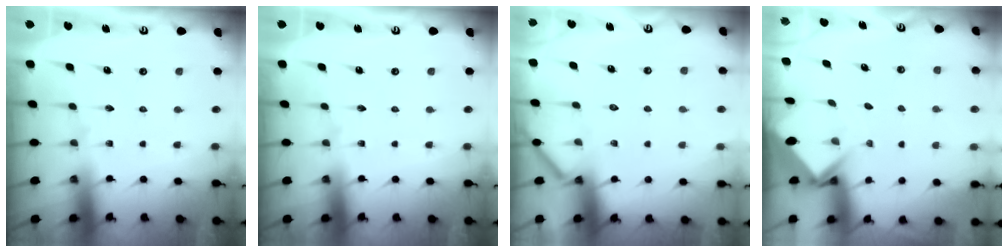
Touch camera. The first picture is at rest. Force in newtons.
{"total": 0.0}
{"total": 2.8, "press": 2.8, "slide": 0.4}
{"total": 3.6, "press": 3.6, "slide": 0.2}